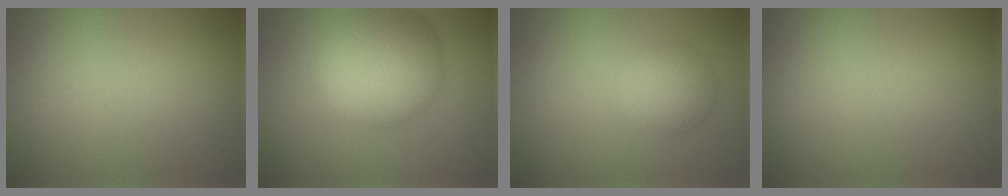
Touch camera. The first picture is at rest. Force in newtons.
{"total": 9.0, "press": 9.0, "slide": 0.3}
{"total": 2.9, "press": 2.9, "slide": 0.0}
{"total": 0.0}